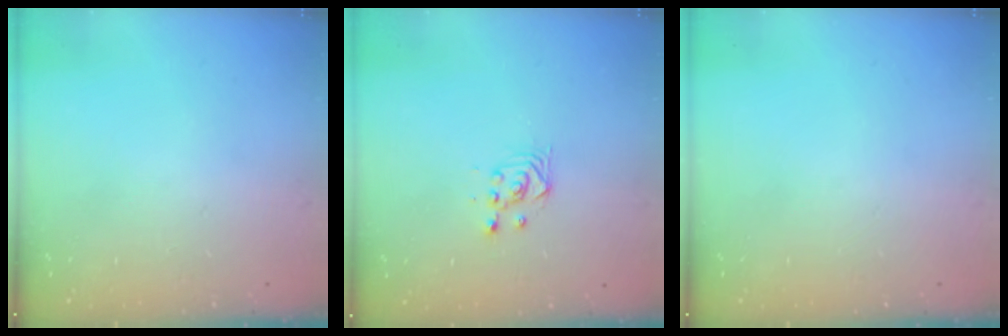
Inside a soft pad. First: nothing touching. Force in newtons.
{"total": 3.3, "press": 3.3, "slide": 0.4}
{"total": 0.0}